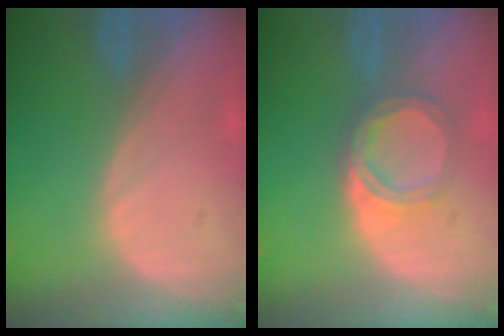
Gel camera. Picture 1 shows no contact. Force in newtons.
{"total": 4.8, "press": 4.8, "slide": 0.3}